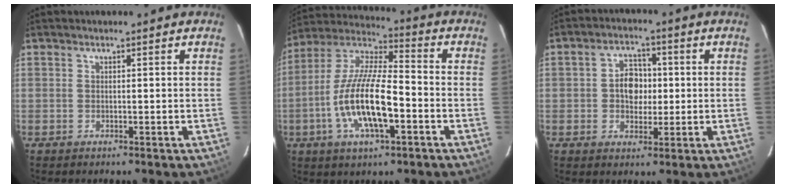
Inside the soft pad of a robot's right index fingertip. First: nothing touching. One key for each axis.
{"total": 16.6, "fx": -5.0, "fy": 5.3, "fz": 14.9, "tx": -0.301, "ty": -0.007, "tz": -0.096}
{"total": 5.8, "fx": 0.0, "fy": 4.7, "fz": 3.4, "tx": -0.060, "ty": 0.016, "tz": 0.003}